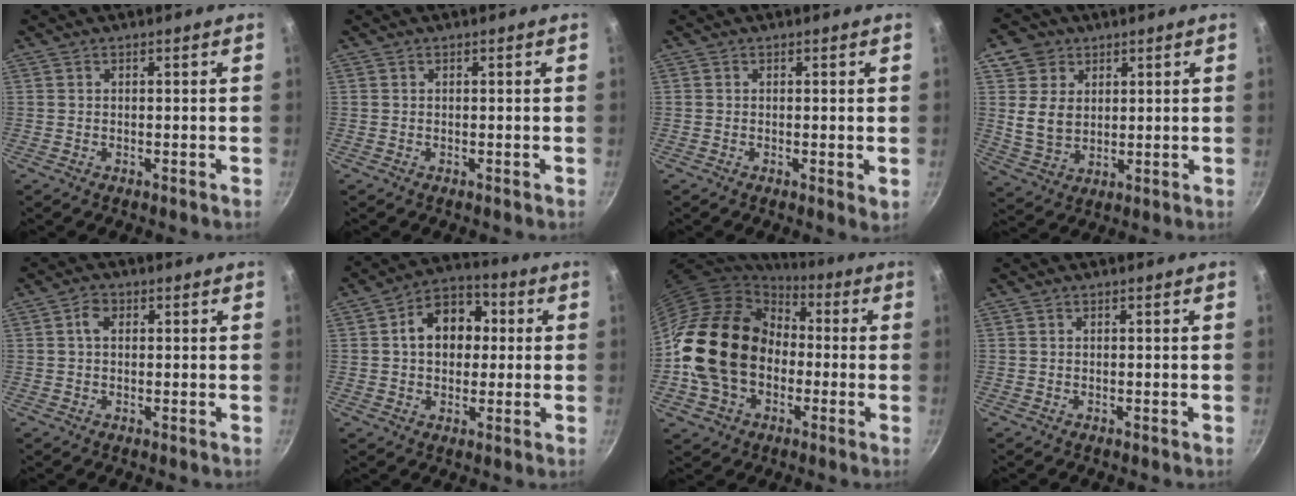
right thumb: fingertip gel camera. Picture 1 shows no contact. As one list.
[{"total": 0.0}, {"total": 1.8, "force": [0.0, 0.4, 1.7], "torque": [-0.025, -0.008, -0.002]}, {"total": 8.7, "force": [2.9, 7.3, 3.8], "torque": [-0.037, -0.015, 0.058]}, {"total": 2.6, "force": [0.5, 1.8, 1.7], "torque": [-0.027, 0.004, 0.004]}, {"total": 11.6, "force": [1.6, 8.6, 7.6], "torque": [-0.072, 0.022, 0.009]}, {"total": 22.3, "force": [-2.1, 17.2, 14.0], "torque": [-0.246, 0.052, -0.036]}, {"total": 0.0}]